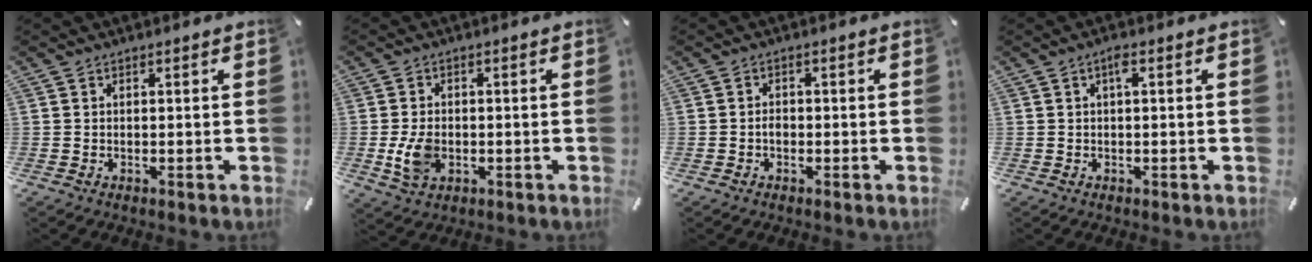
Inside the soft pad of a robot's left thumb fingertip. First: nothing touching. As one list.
[{"total": 6.3, "force": [-1.1, 4.5, 4.3], "torque": [-0.090, -0.004, -0.021]}, {"total": 1.6, "force": [-0.5, 1.0, 1.1], "torque": [-0.024, 0.002, -0.010]}, {"total": 2.0, "force": [0.4, 0.4, 1.9], "torque": [-0.038, 0.005, 0.004]}]